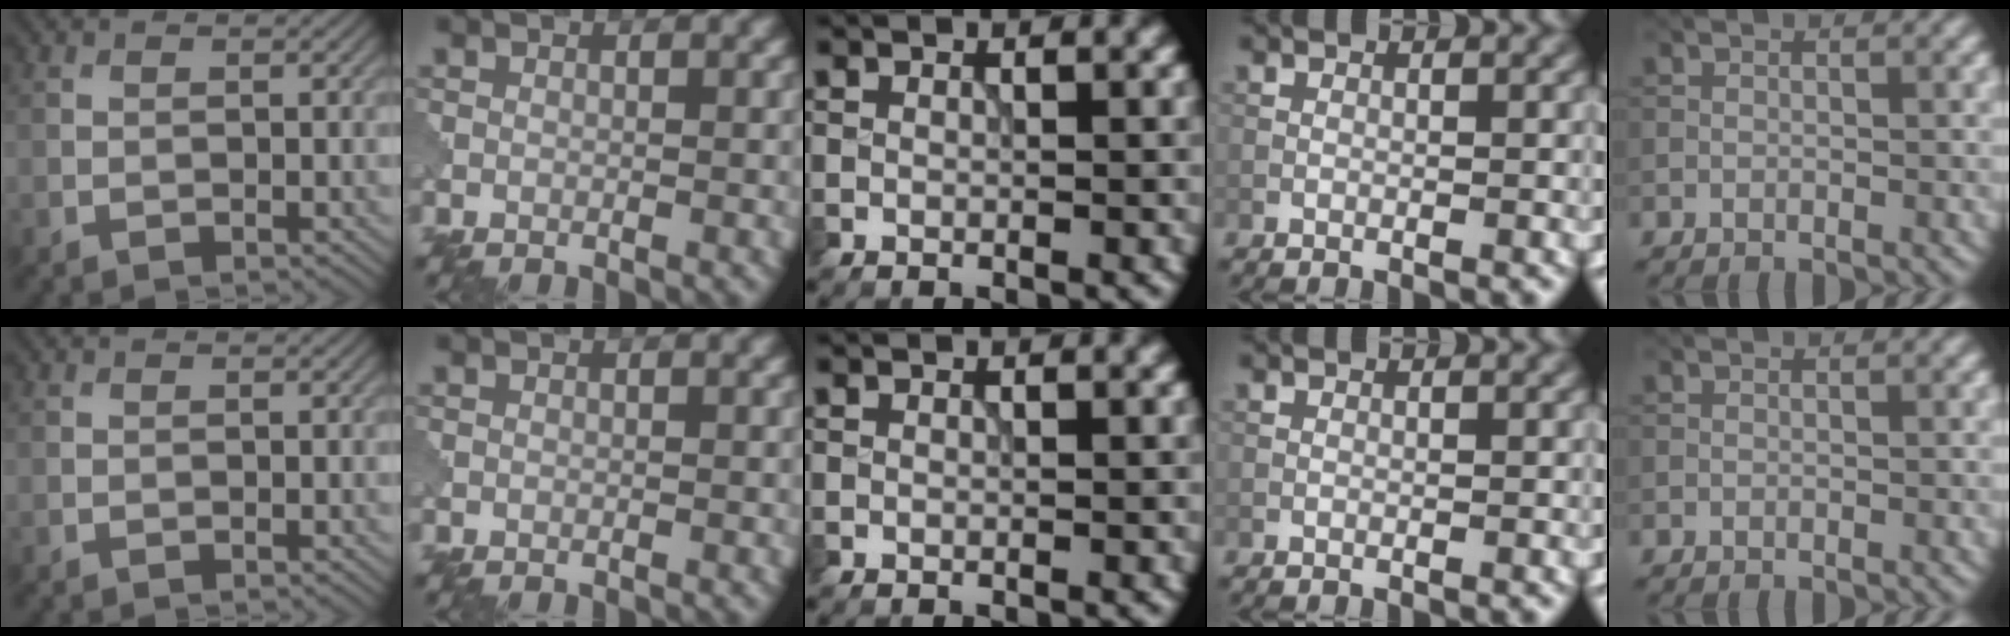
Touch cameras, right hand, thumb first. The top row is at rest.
{}